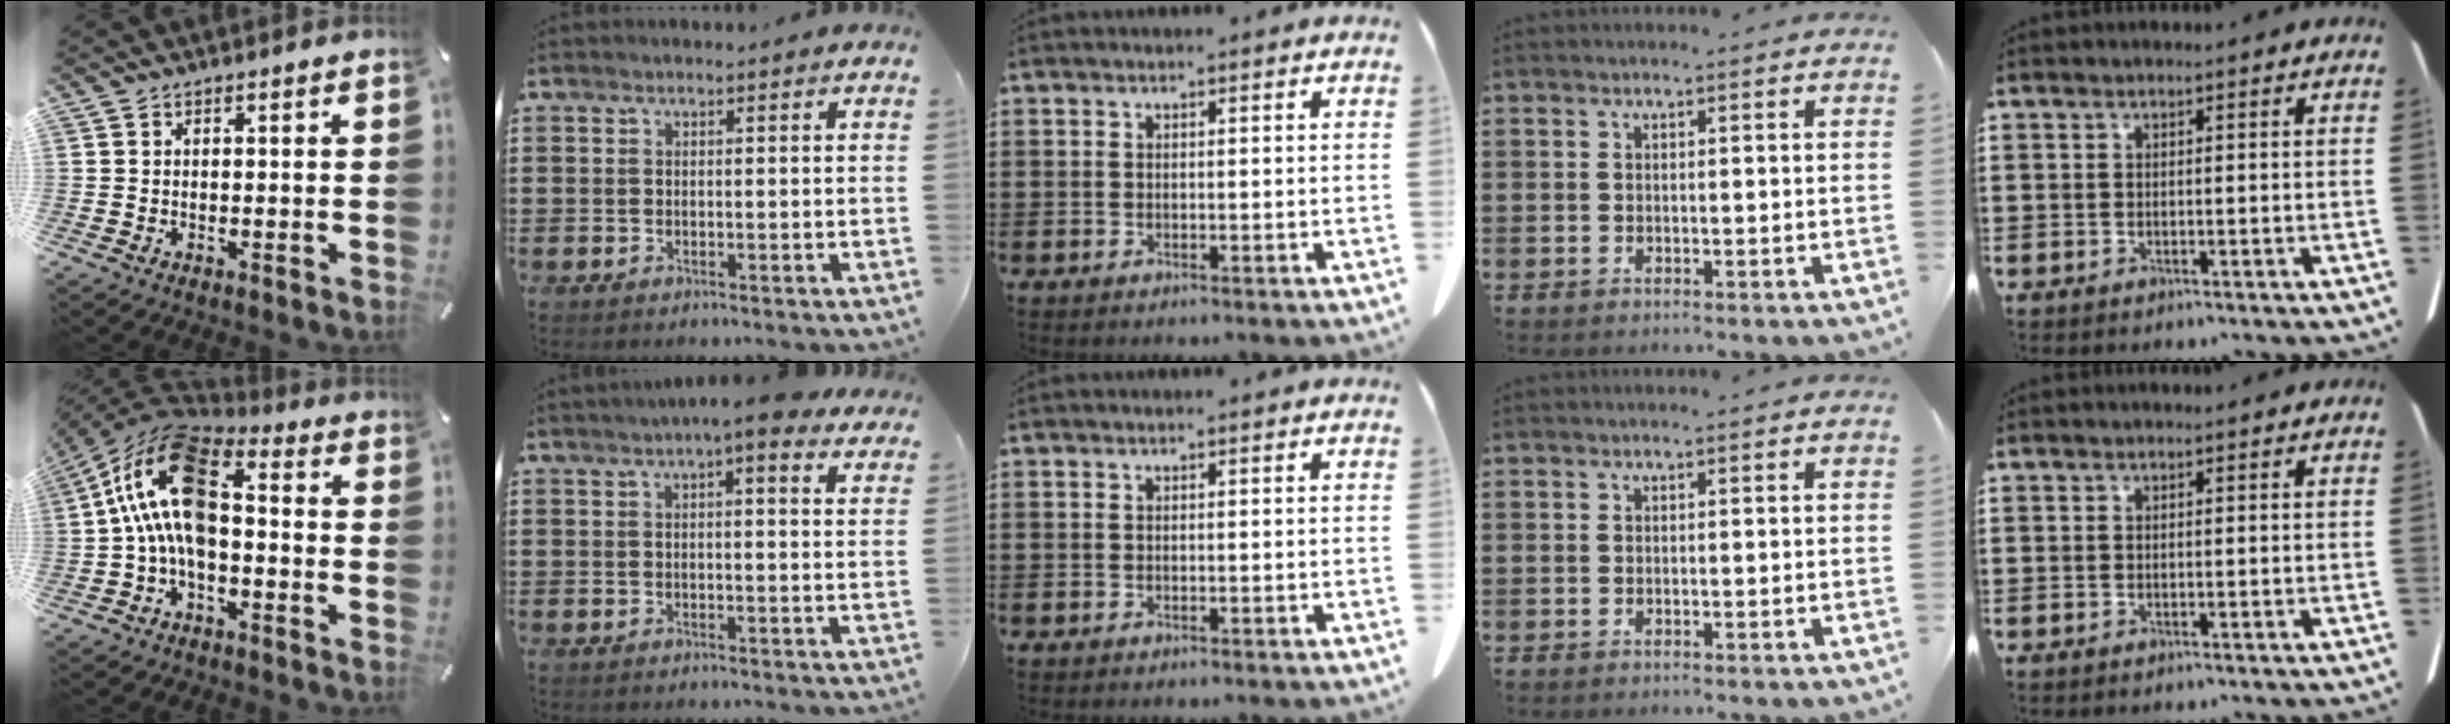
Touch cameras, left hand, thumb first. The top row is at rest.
{"thumb": {"total": 17.6, "force": [0.5, 10.2, 14.3], "torque": [-0.303, 0.005, 0.005]}, "index": {"total": 4.6, "force": [3.4, 0.3, 3.1], "torque": [-0.053, -0.007, 0.056]}}